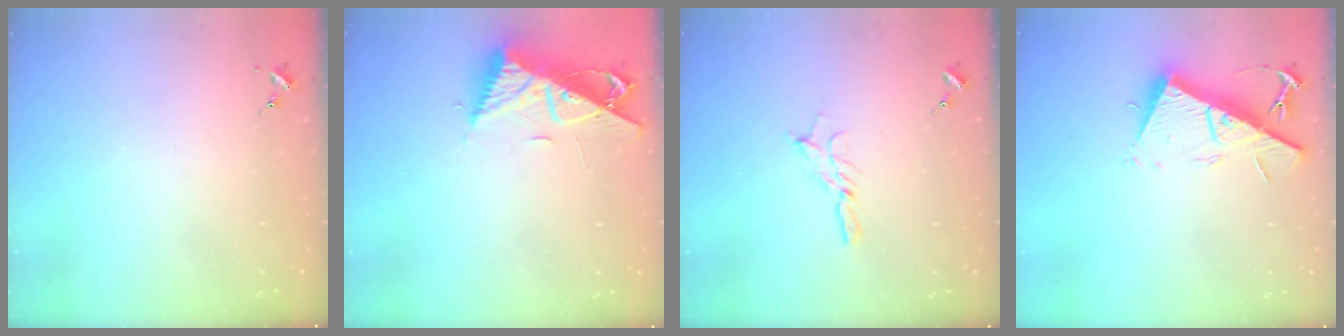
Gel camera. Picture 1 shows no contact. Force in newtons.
{"total": 10.8, "press": 10.8, "slide": 0.8}
{"total": 5.6, "press": 5.6, "slide": 0.3}
{"total": 15.0, "press": 14.9, "slide": 0.4}